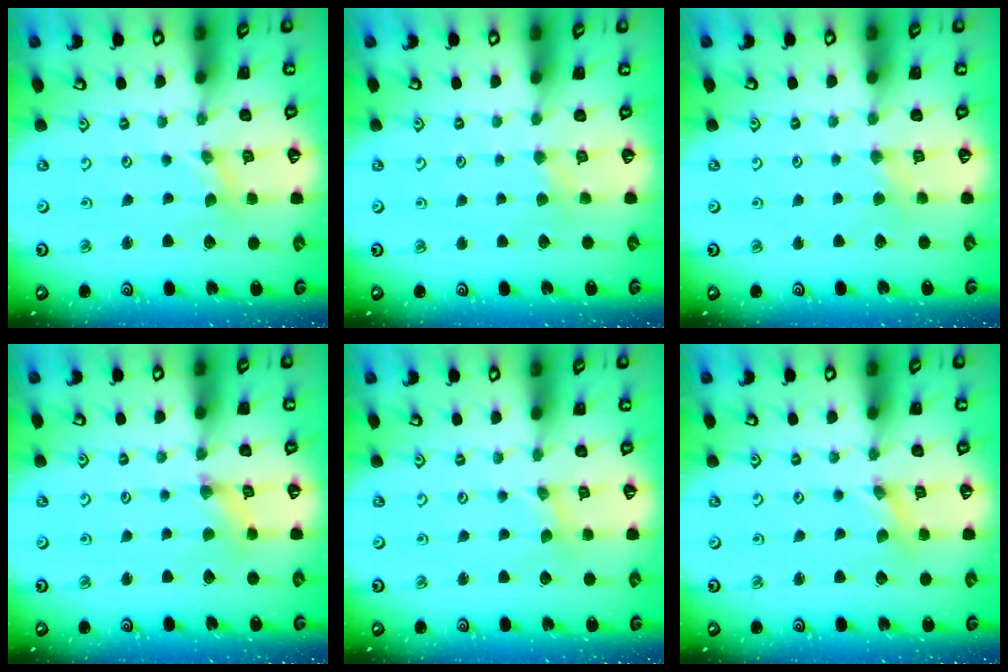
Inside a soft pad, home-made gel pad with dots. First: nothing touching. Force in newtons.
{"total": 2.5, "press": 2.5, "slide": 0.4}
{"total": 3.0, "press": 3.0, "slide": 0.5}
{"total": 2.0, "press": 2.0, "slide": 0.4}
{"total": 0.0}
{"total": 1.2, "press": 1.2, "slide": 0.3}